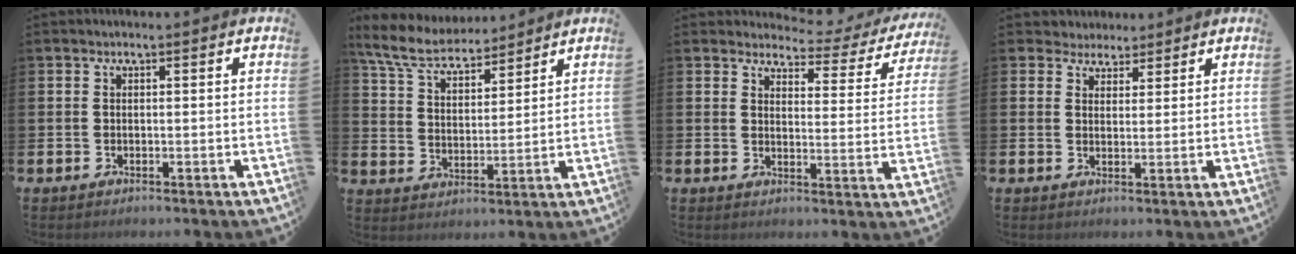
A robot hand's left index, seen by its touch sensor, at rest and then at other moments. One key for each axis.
{"total": 7.7, "fx": 7.1, "fy": 2.0, "fz": 2.1, "tx": -0.076, "ty": -0.032, "tz": 0.130}
{"total": 3.3, "fx": 2.8, "fy": 1.5, "fz": 0.7, "tx": -0.030, "ty": -0.024, "tz": 0.041}
{"total": 3.5, "fx": 3.1, "fy": 1.7, "fz": -0.5, "tx": -0.007, "ty": -0.011, "tz": 0.054}